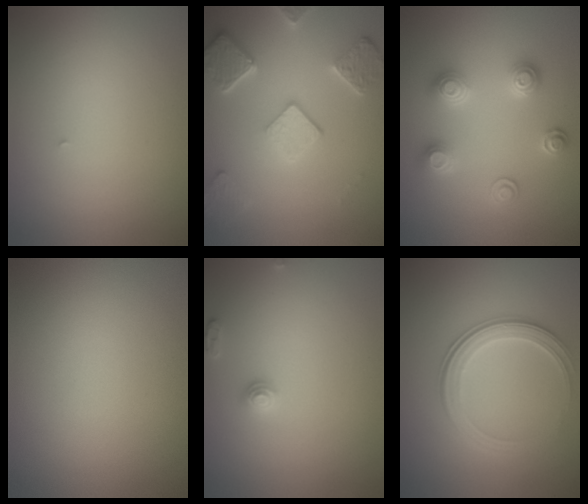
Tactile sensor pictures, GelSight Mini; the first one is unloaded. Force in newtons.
{"total": 5.3, "press": 4.0, "slide": 3.5}
{"total": 2.9, "press": 2.8, "slide": 0.3}
{"total": 0.0}
{"total": 1.2, "press": 1.2, "slide": 0.0}
{"total": 2.8, "press": 2.2, "slide": 1.8}